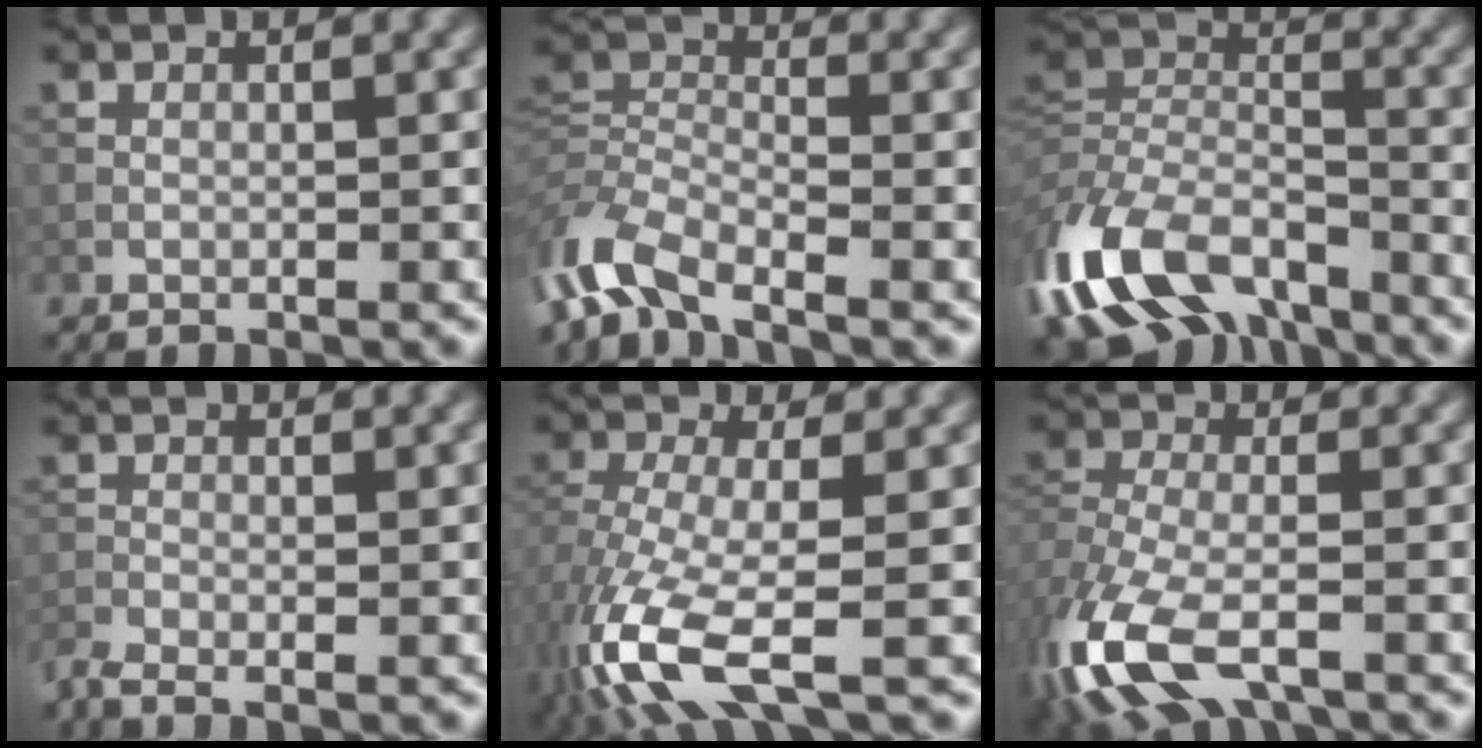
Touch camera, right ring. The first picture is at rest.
{"total": 7.1, "force": [-4.6, 3.2, 4.3], "torque": [-0.091, -0.003, -0.107]}
{"total": 13.2, "force": [-7.3, 7.6, 8.0], "torque": [-0.176, -0.004, -0.142]}
{"total": 2.1, "force": [-1.8, 0.5, 1.0], "torque": [-0.028, -0.013, -0.046]}
{"total": 9.6, "force": [-4.4, 3.6, 7.7], "torque": [-0.178, -0.010, -0.091]}
{"total": 9.8, "force": [-4.9, 5.0, 6.9], "torque": [-0.171, -0.021, -0.096]}